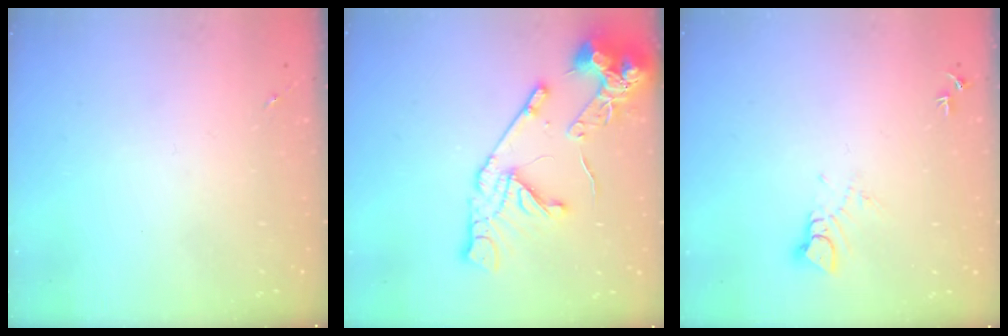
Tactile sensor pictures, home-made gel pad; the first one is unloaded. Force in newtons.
{"total": 17.1, "press": 17.0, "slide": 2.1}
{"total": 4.4, "press": 4.3, "slide": 0.2}